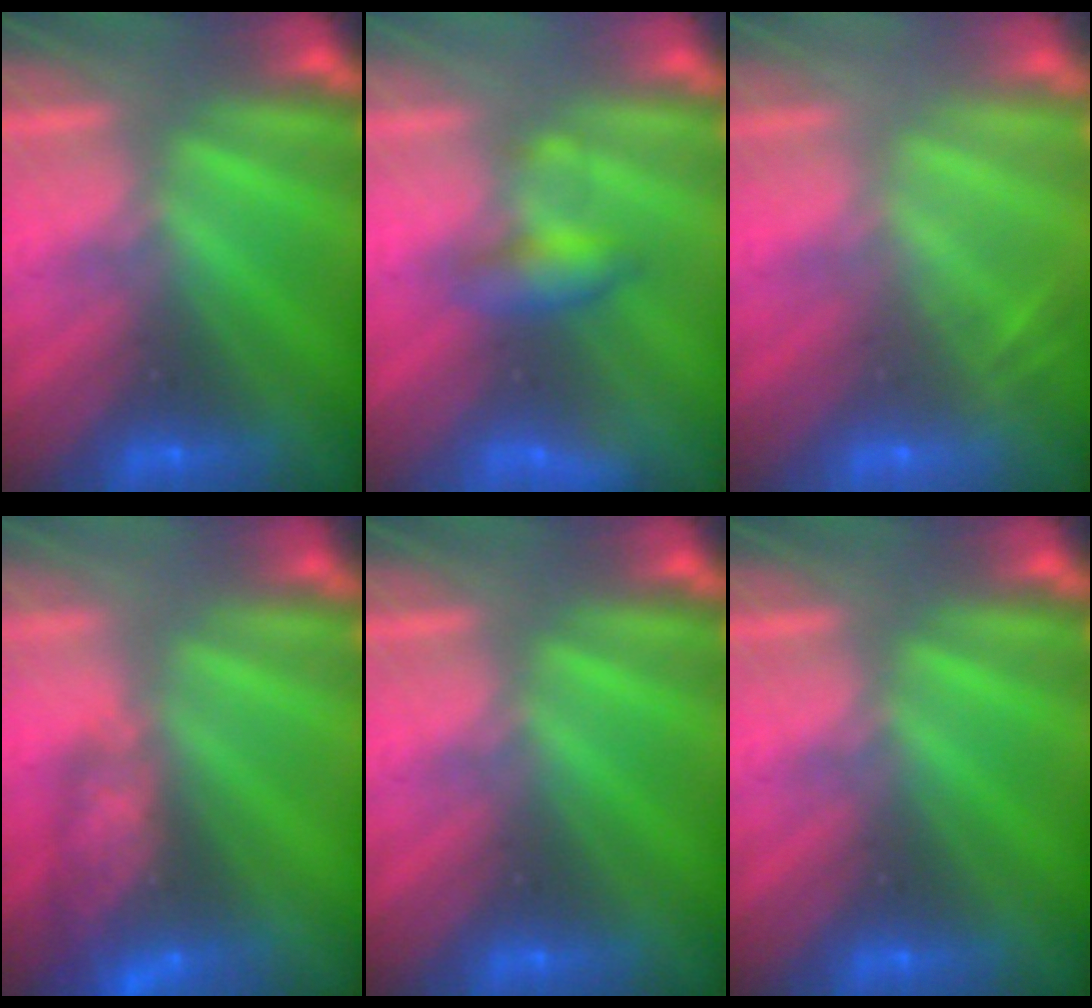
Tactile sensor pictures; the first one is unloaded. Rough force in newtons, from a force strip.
{"total": 2.0}
{"total": 2.0}
{"total": 9.8}
{"total": 0.0}
{"total": 0.0}